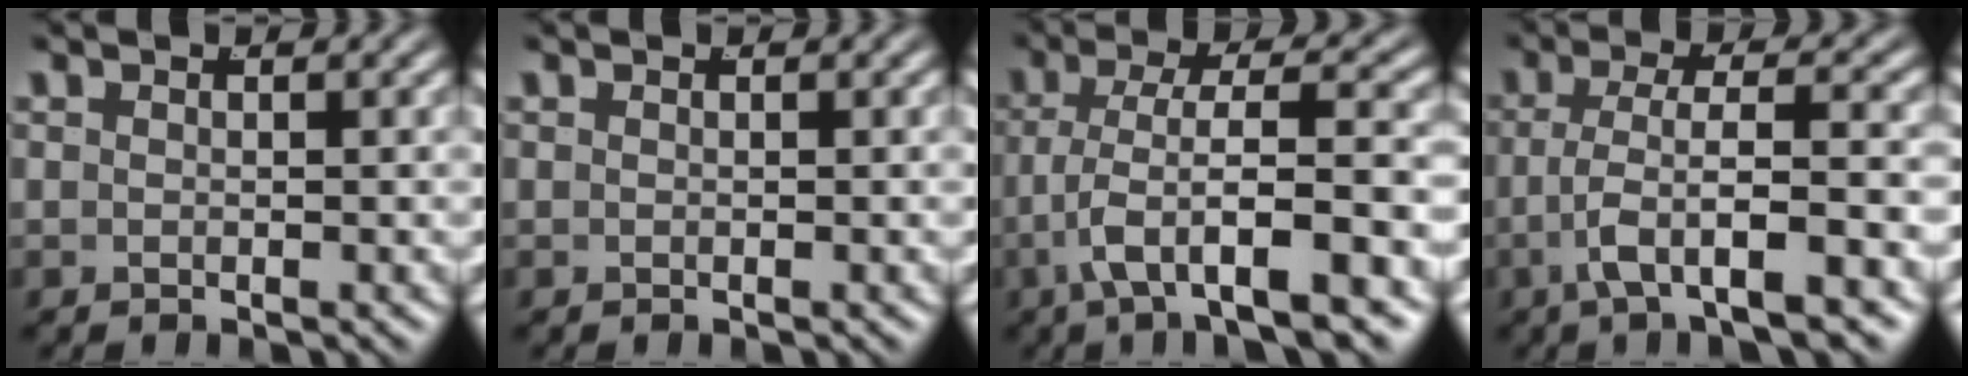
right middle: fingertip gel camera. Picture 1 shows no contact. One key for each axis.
{"total": 0.0}
{"total": 7.1, "fx": -2.4, "fy": 2.3, "fz": 6.3, "tx": -0.117, "ty": -0.022, "tz": -0.024}
{"total": 5.3, "fx": -2.2, "fy": 1.1, "fz": 4.6, "tx": -0.092, "ty": -0.018, "tz": -0.024}